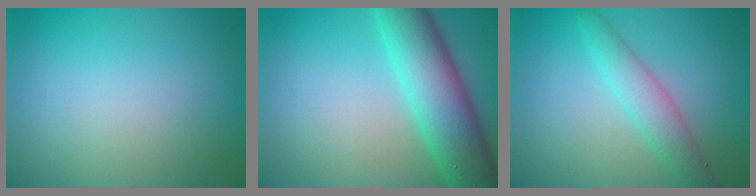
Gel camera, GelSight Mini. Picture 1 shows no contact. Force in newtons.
{"total": 8.2, "press": 8.2, "slide": 0.1}
{"total": 3.0, "press": 3.0, "slide": 0.3}